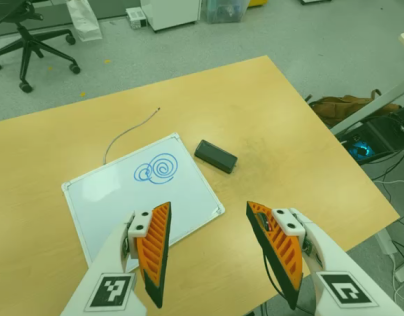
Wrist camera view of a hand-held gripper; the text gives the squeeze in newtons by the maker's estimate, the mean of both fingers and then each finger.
{"total": 0.0}